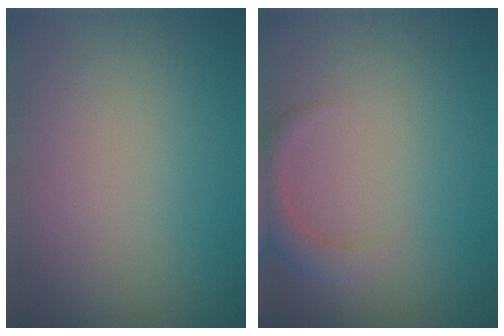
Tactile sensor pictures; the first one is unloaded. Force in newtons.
{"total": 2.1, "press": 2.1, "slide": 0.3}